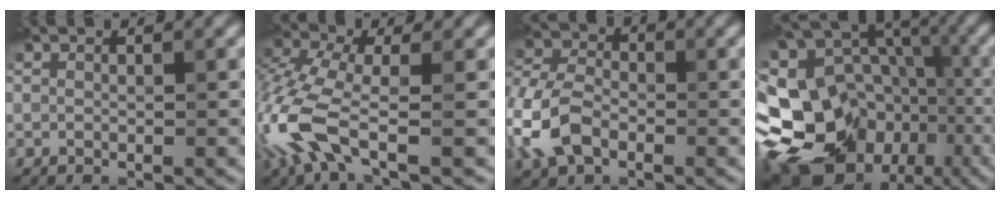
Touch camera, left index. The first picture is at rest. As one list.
[{"total": 7.8, "force": [-2.9, 3.4, 6.4], "torque": [-0.165, 0.002, -0.077]}, {"total": 5.8, "force": [-2.2, 3.9, 3.7], "torque": [-0.086, 0.005, -0.055]}, {"total": 22.0, "force": [-7.7, 17.5, 10.9], "torque": [-0.192, 0.006, -0.139]}]